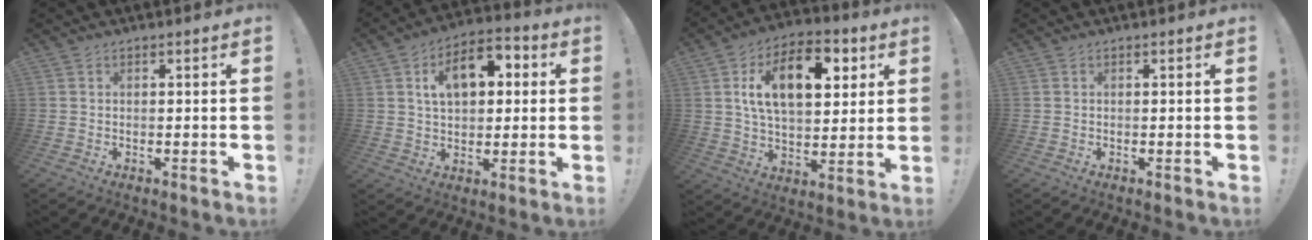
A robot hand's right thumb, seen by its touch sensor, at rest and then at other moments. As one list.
[{"total": 12.9, "force": [3.7, 8.2, 9.2], "torque": [-0.133, 0.002, 0.067]}, {"total": 18.0, "force": [6.1, 10.3, 13.4], "torque": [-0.200, -0.004, 0.101]}, {"total": 0.0}]